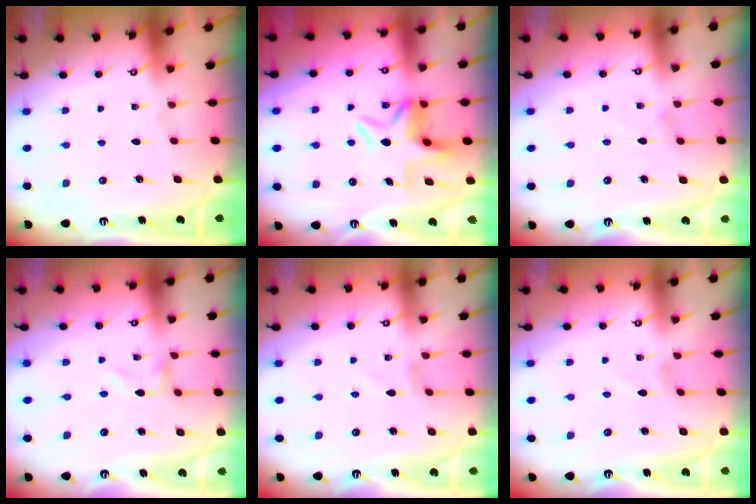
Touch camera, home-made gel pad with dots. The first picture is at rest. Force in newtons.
{"total": 6.2, "press": 5.8, "slide": 2.2}
{"total": 0.5, "press": 0.5, "slide": 0.3}
{"total": 0.0}
{"total": 0.9, "press": 0.8, "slide": 0.1}
{"total": 0.8, "press": 0.8, "slide": 0.2}